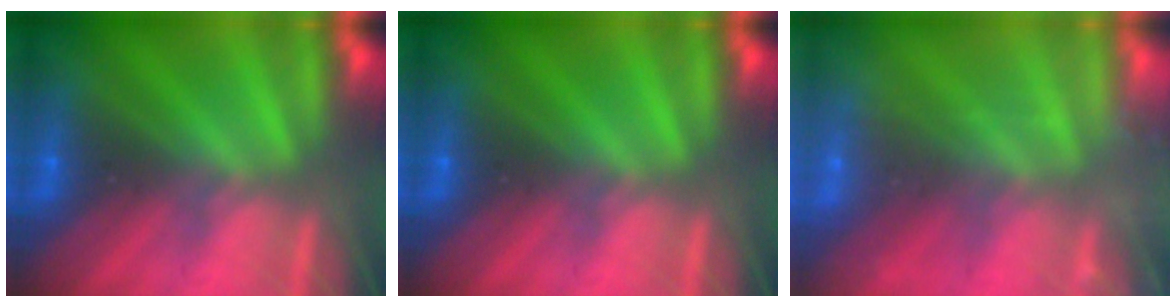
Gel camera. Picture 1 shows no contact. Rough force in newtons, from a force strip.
{"total": 0.0}
{"total": 2.2}